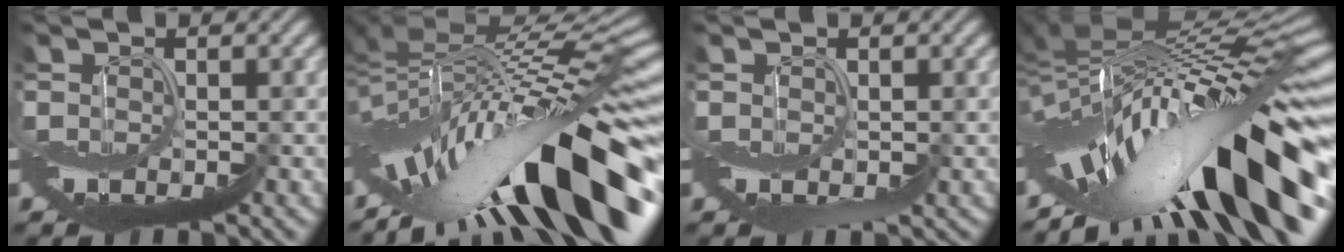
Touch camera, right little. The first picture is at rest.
{"total": 16.3, "force": [-6.3, 5.8, 13.9], "torque": [-0.204, 0.014, -0.105]}
{"total": 1.1, "force": [-0.3, 0.8, 0.7], "torque": [-0.005, -0.005, -0.005]}
{"total": 16.1, "force": [-6.3, 5.5, 13.8], "torque": [-0.194, 0.017, -0.104]}